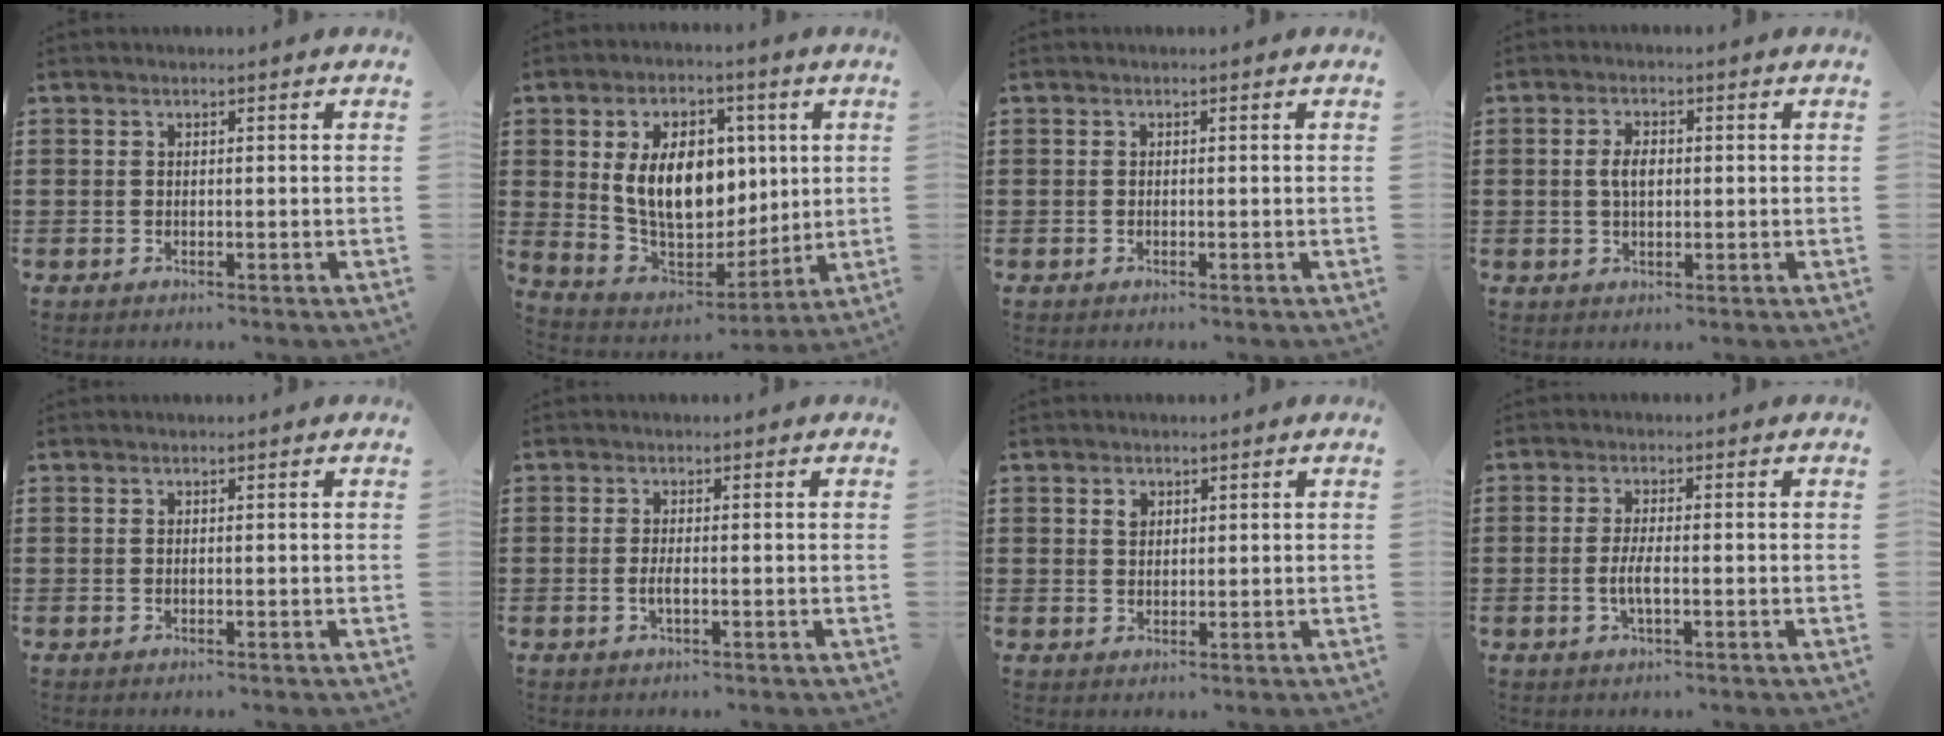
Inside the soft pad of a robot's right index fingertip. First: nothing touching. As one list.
[{"total": 12.9, "force": [2.2, 8.7, 9.3], "torque": [-0.189, 0.006, 0.035]}, {"total": 0.0}, {"total": 3.2, "force": [0.1, 1.6, 2.7], "torque": [-0.061, 0.003, -0.002]}, {"total": 0.0}, {"total": 1.7, "force": [-0.5, 0.3, 1.6], "torque": [-0.036, -0.003, -0.011]}, {"total": 1.7, "force": [0.9, 1.2, 0.8], "torque": [-0.018, 0.005, 0.018]}, {"total": 3.1, "force": [-0.8, 0.7, 2.9], "torque": [-0.066, -0.005, -0.019]}]